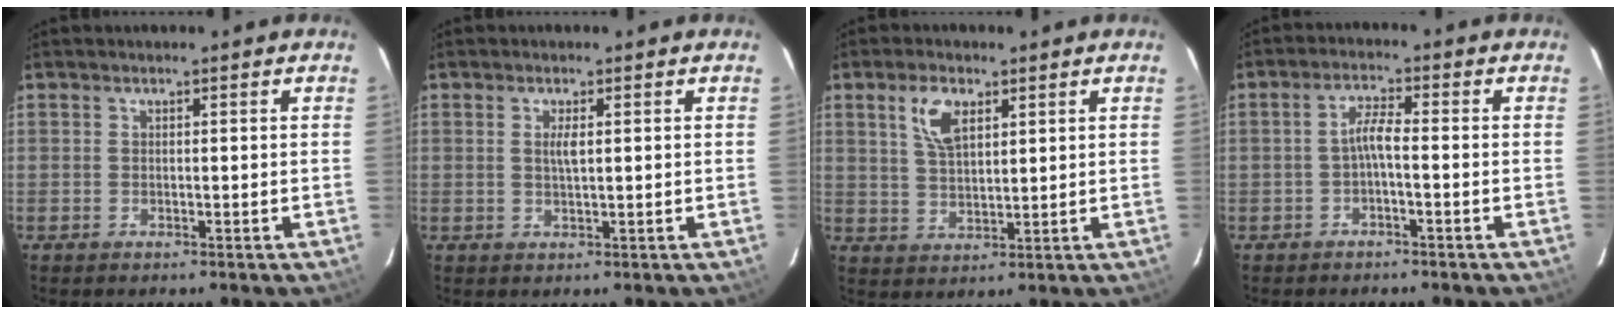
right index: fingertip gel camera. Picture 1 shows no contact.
{"total": 1.9, "force": [0.4, 0.4, 1.8], "torque": [-0.034, 0.000, 0.008]}
{"total": 6.4, "force": [3.1, 3.1, 4.6], "torque": [-0.090, 0.009, 0.063]}
{"total": 2.9, "force": [-1.2, 0.3, 2.6], "torque": [-0.057, 0.008, -0.023]}